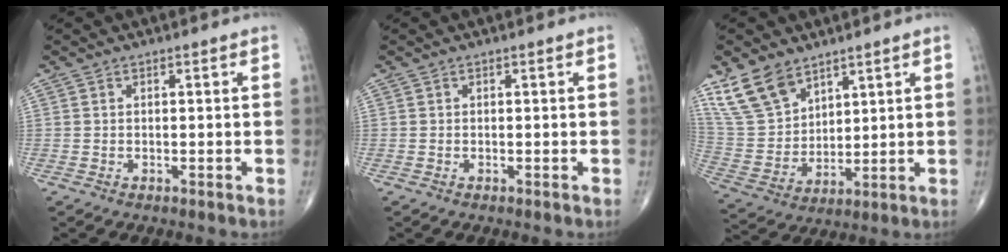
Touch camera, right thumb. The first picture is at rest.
{"total": 0.0}
{"total": 12.0, "force": [8.3, 7.0, 5.2], "torque": [-0.090, -0.033, 0.182]}